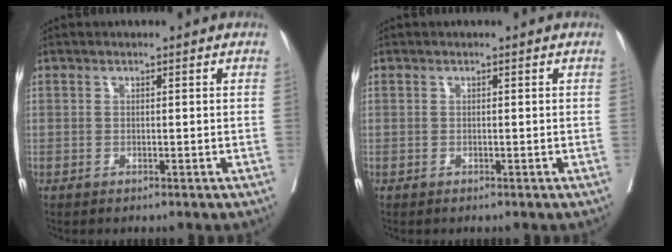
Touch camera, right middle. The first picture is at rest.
{"total": 0.0}